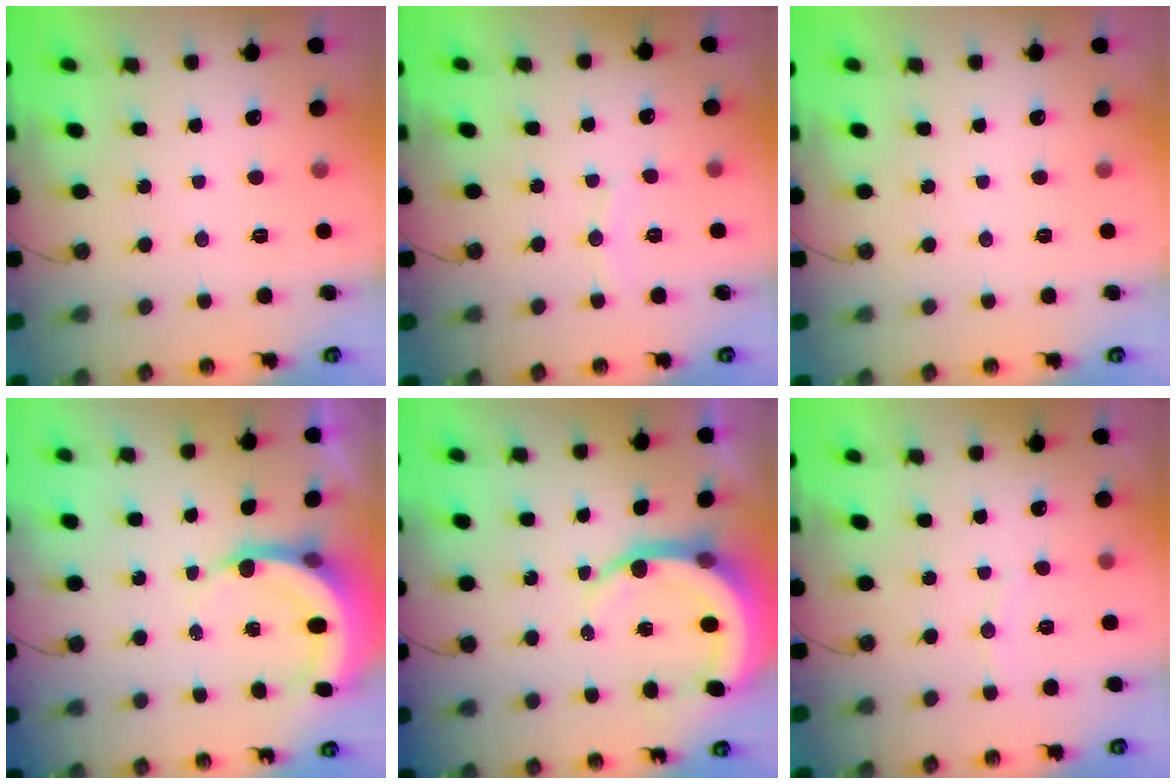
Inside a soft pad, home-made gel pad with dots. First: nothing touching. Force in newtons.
{"total": 5.9, "press": 5.9, "slide": 0.6}
{"total": 0.0}
{"total": 5.5, "press": 5.5, "slide": 0.9}
{"total": 7.7, "press": 7.6, "slide": 0.9}
{"total": 3.1, "press": 3.1, "slide": 0.2}